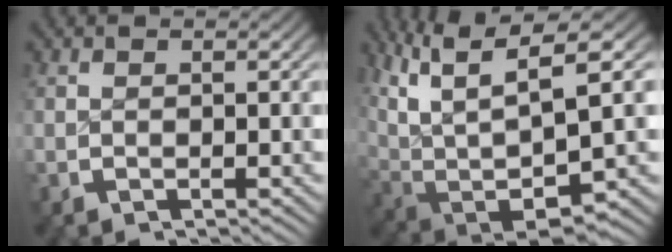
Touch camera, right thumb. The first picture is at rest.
{"total": 13.8, "force": [0.4, 9.4, 10.1], "torque": [-0.234, -0.053, 0.027]}